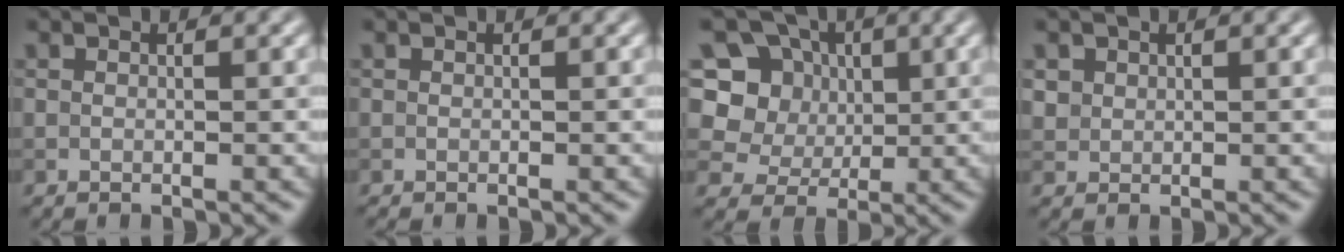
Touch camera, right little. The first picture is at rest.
{"total": 0.0}
{"total": 8.6, "force": [3.0, 7.4, 3.3], "torque": [-0.071, 0.019, 0.038]}
{"total": 0.9, "force": [0.3, 0.9, 0.1], "torque": [0.003, -0.004, 0.008]}